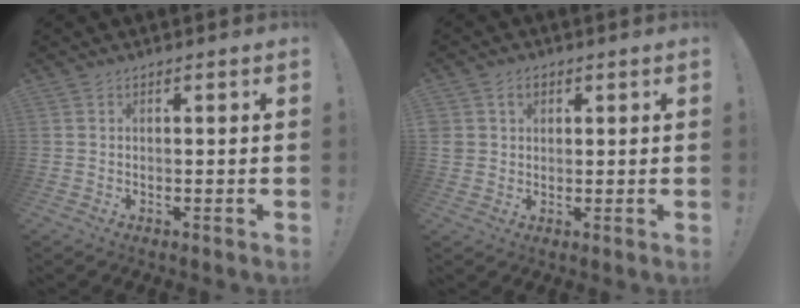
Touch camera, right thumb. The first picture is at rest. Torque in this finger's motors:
{"motor_torque": [0.17, 1.08, 0.18, -0.08, 0.18]}